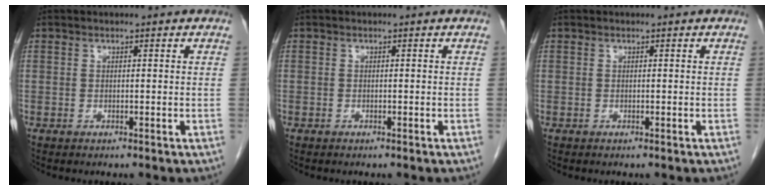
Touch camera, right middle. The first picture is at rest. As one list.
[{"total": 0.0}, {"total": 0.0}]